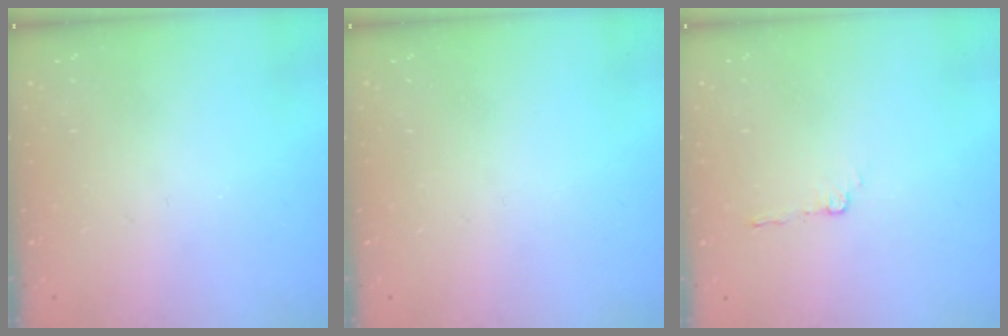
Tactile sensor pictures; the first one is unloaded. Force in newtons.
{"total": 0.0}
{"total": 3.1, "press": 3.0, "slide": 0.4}